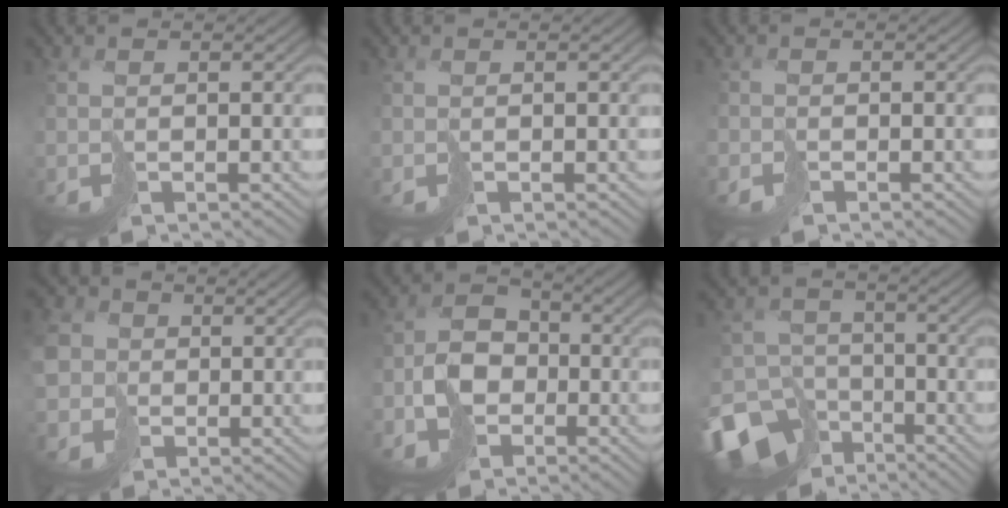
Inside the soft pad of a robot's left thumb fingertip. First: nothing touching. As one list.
[{"total": 0.0}, {"total": 1.0, "force": [-0.9, 0.5, 0.2], "torque": [-0.007, -0.003, -0.021]}, {"total": 6.2, "force": [-0.1, 5.8, 2.3], "torque": [-0.087, -0.006, -0.005]}, {"total": 7.0, "force": [-2.8, 5.5, 3.2], "torque": [-0.071, -0.012, -0.059]}, {"total": 13.2, "force": [-8.8, 8.9, 4.4], "torque": [-0.120, -0.050, -0.133]}]